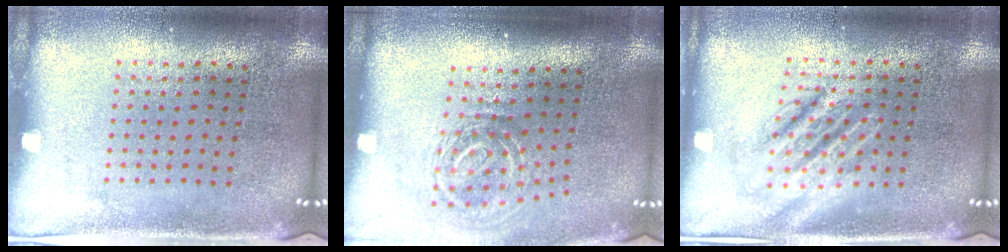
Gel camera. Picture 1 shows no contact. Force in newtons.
{"total": 1.9, "press": 1.2, "slide": 1.5}
{"total": 2.4, "press": 2.4, "slide": 0.3}